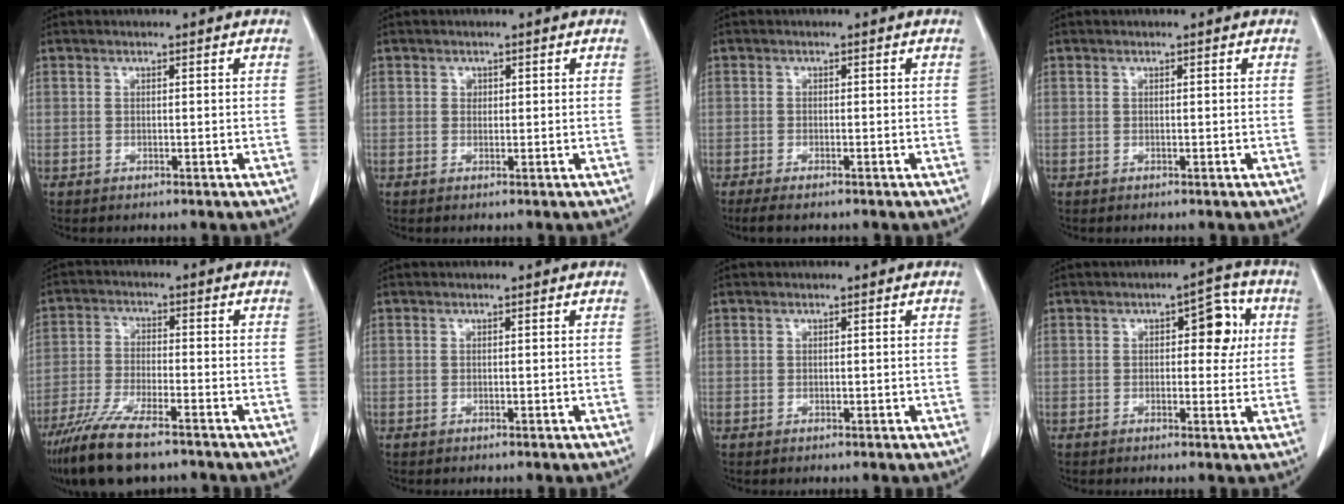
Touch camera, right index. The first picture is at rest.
{"total": 0.7, "force": [0.2, 0.6, 0.3], "torque": [0.001, 0.001, 0.003]}
{"total": 3.6, "force": [-2.9, 0.7, 2.1], "torque": [-0.034, -0.010, -0.040]}
{"total": 0.0}
{"total": 12.2, "force": [-9.4, 2.5, 7.5], "torque": [-0.139, -0.031, -0.161]}
{"total": 0.0}
{"total": 0.0}
{"total": 6.0, "force": [1.3, 2.8, 5.1], "torque": [-0.058, 0.020, 0.016]}